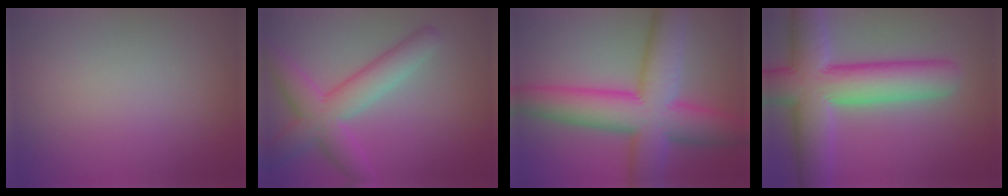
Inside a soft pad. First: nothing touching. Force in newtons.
{"total": 6.1, "press": 6.1, "slide": 0.1}
{"total": 11.7, "press": 11.7, "slide": 0.1}
{"total": 11.1, "press": 11.0, "slide": 0.6}